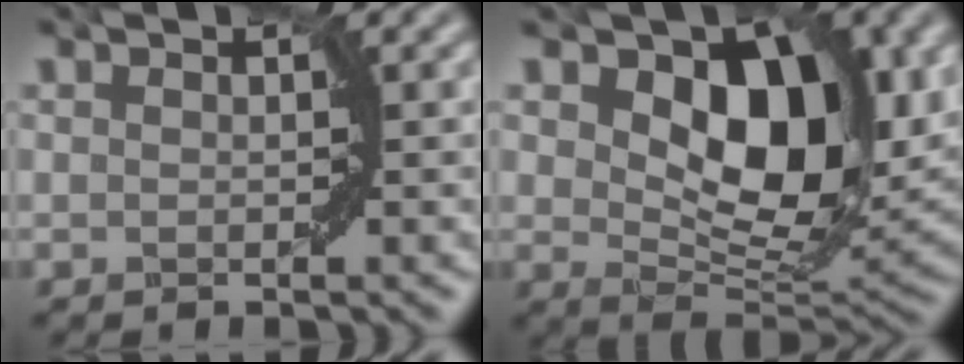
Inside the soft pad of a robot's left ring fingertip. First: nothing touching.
{"total": 9.9, "force": [3.1, 5.8, 7.4], "torque": [-0.114, -0.014, 0.051]}